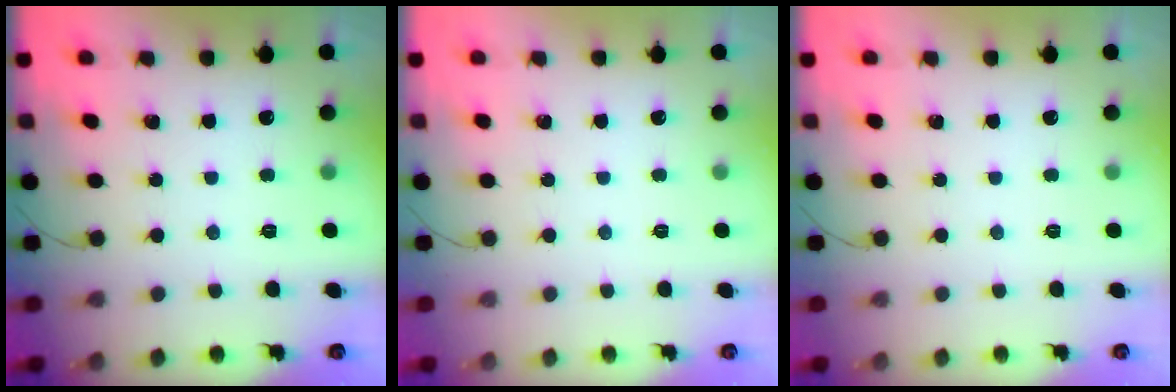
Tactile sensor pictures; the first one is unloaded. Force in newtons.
{"total": 0.0}
{"total": 0.0}